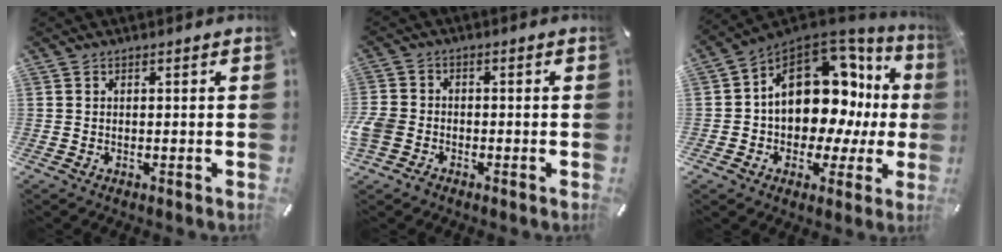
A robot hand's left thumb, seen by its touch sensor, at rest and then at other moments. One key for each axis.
{"total": 4.1, "fx": -2.2, "fy": 3.2, "fz": 1.5, "tx": -0.036, "ty": 0.010, "tz": -0.042}
{"total": 17.9, "fx": 4.9, "fy": 12.6, "fz": 11.8, "tx": -0.176, "ty": -0.041, "tz": 0.088}